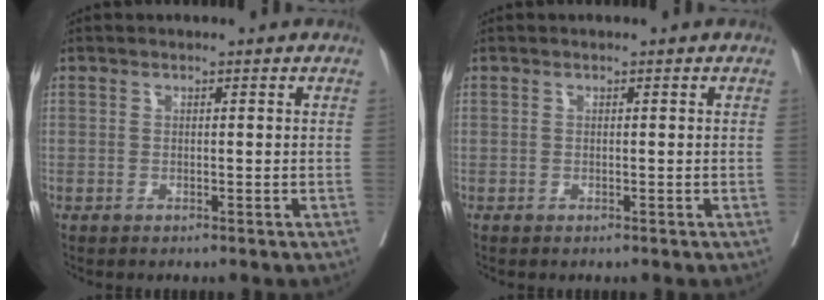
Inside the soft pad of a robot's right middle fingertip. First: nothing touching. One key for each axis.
{"total": 0.0}